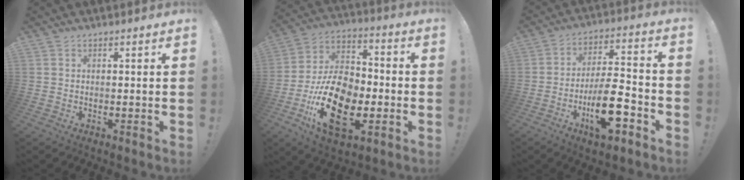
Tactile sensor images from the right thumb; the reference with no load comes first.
{"total": 23.9, "force": [-8.2, 14.3, 17.3], "torque": [-0.320, 0.047, -0.130]}
{"total": 16.1, "force": [-6.6, 5.8, 13.5], "torque": [-0.225, 0.033, -0.106]}